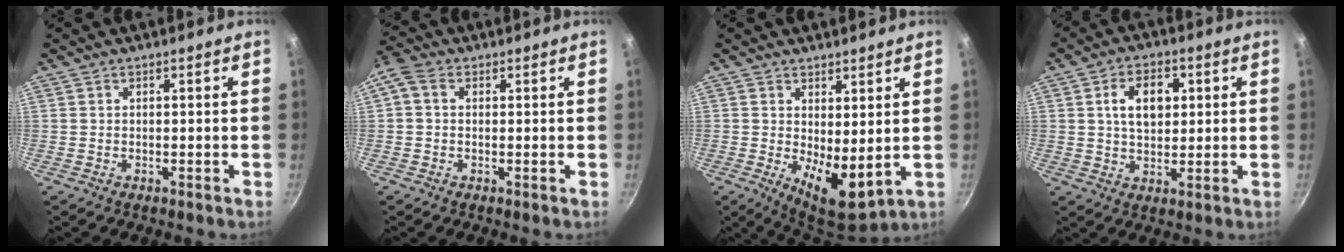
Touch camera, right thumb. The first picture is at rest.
{"total": 4.3, "force": [0.8, 3.2, 2.8], "torque": [-0.067, 0.018, 0.005]}
{"total": 8.8, "force": [1.0, 3.8, 7.9], "torque": [-0.103, -0.031, 0.027]}
{"total": 8.3, "force": [1.9, 5.5, 6.0], "torque": [-0.077, 0.002, 0.028]}